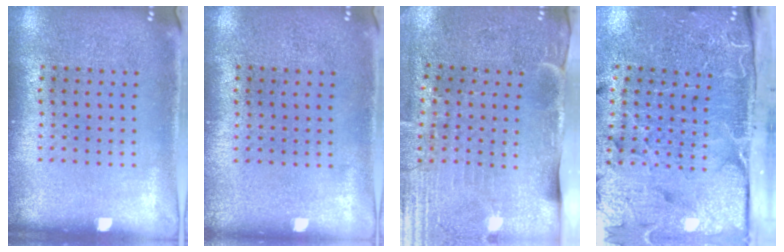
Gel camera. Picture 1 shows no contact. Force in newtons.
{"total": 0.0}
{"total": 4.5, "press": 3.7, "slide": 2.5}
{"total": 5.2, "press": 4.0, "slide": 3.3}